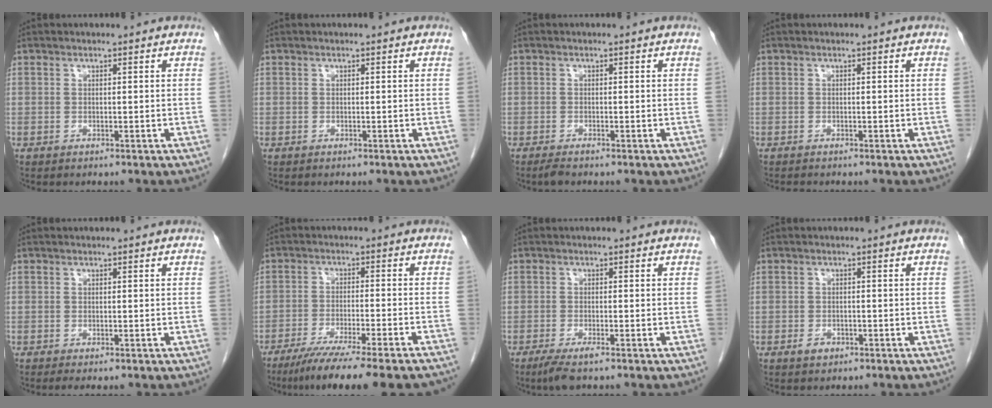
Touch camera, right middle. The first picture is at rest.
{"total": 0.0}
{"total": 1.2, "force": [-1.0, 0.0, 0.7], "torque": [-0.020, -0.005, -0.019]}
{"total": 0.6, "force": [-0.6, 0.1, 0.1], "torque": [-0.007, -0.002, -0.010]}
{"total": 1.0, "force": [-0.8, 0.2, 0.7], "torque": [-0.008, -0.004, -0.011]}
{"total": 16.2, "force": [-13.5, -0.1, 8.9], "torque": [-0.106, -0.045, -0.202]}
{"total": 3.3, "force": [-2.2, 0.3, 2.4], "torque": [-0.046, -0.009, -0.042]}
{"total": 1.6, "force": [-0.9, 1.0, 0.8], "torque": [-0.014, 0.002, -0.010]}